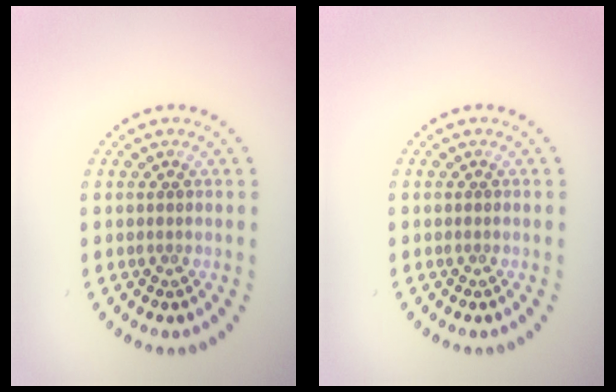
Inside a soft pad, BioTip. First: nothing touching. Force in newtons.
{"total": 0.0}